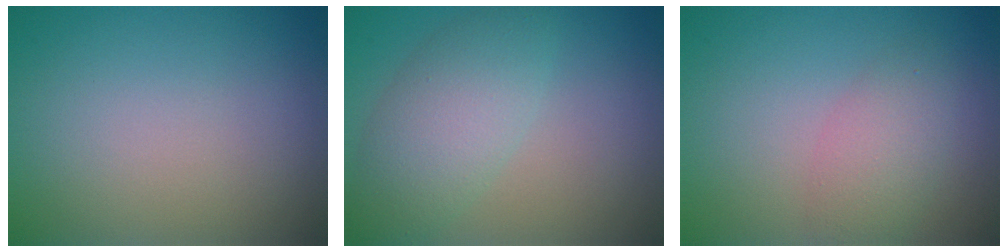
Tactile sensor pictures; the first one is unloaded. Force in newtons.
{"total": 4.7, "press": 4.7, "slide": 0.2}
{"total": 3.0, "press": 3.0, "slide": 0.2}